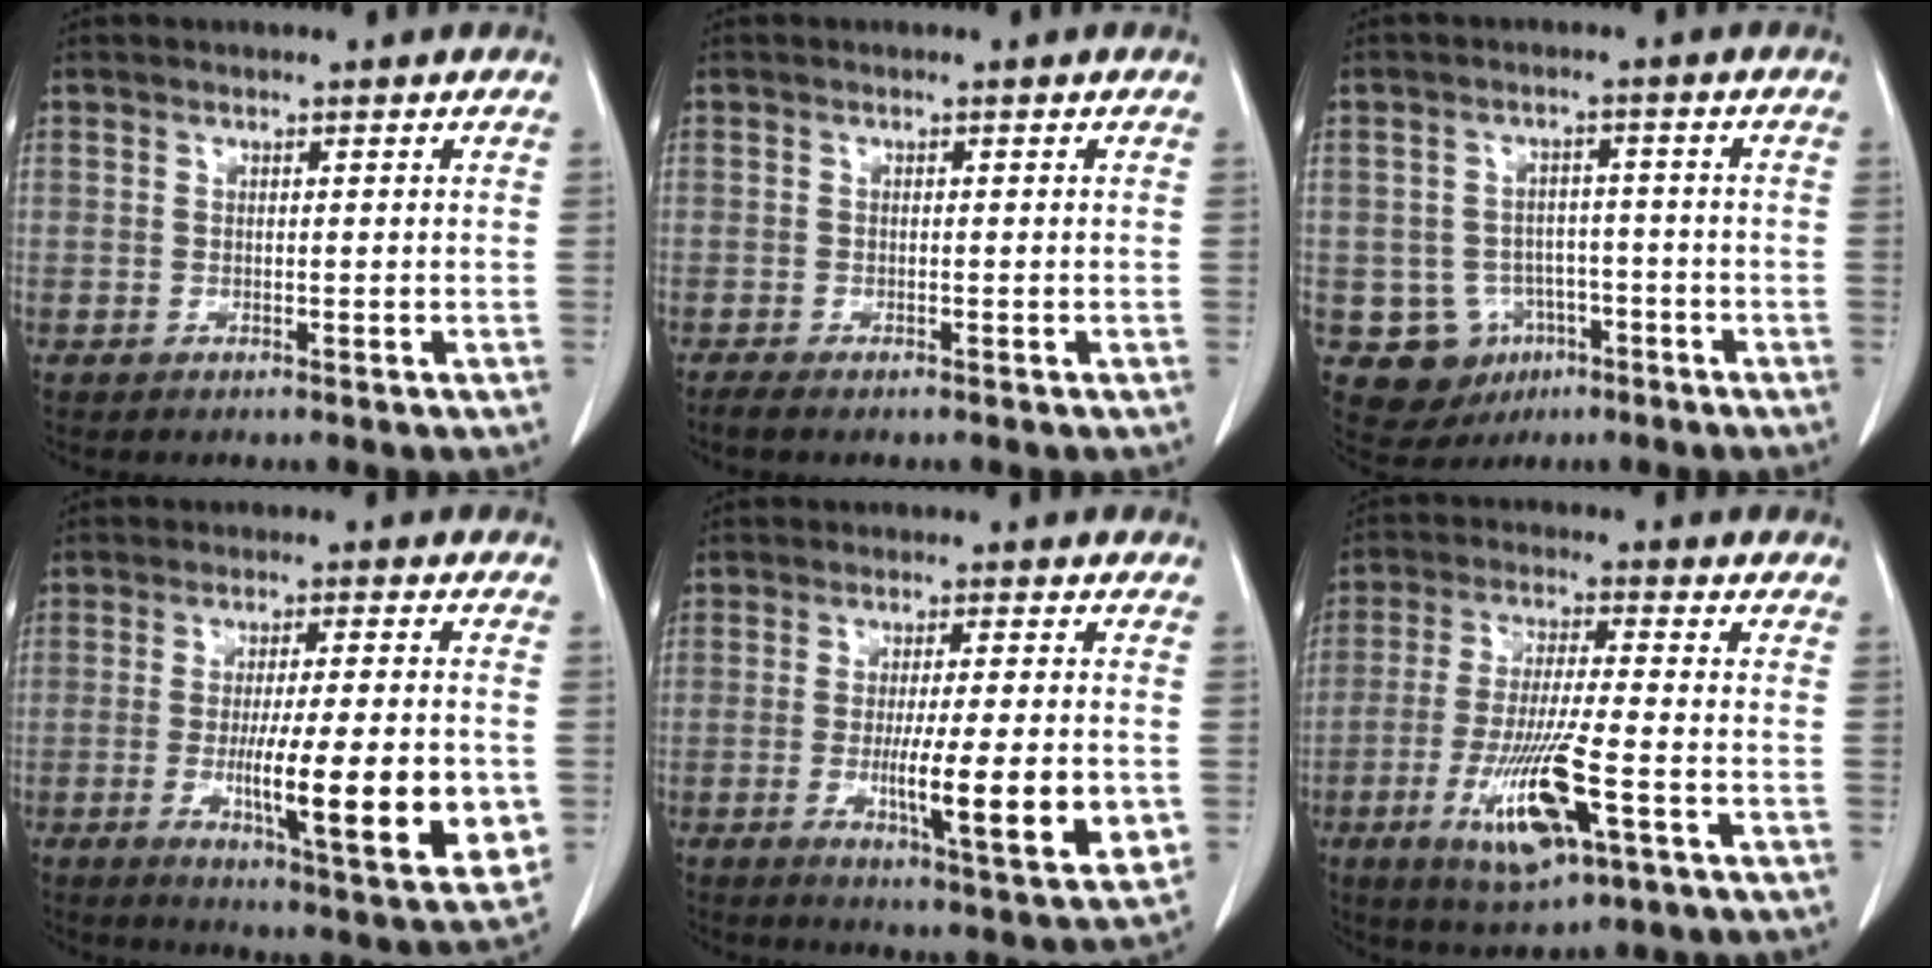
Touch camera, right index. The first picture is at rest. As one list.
[{"total": 2.2, "force": [-1.8, 0.4, 1.3], "torque": [-0.024, -0.006, -0.026]}, {"total": 8.3, "force": [-3.0, 7.6, 1.6], "torque": [-0.026, 0.012, -0.030]}, {"total": 17.8, "force": [-3.2, 1.9, 17.4], "torque": [-0.223, -0.023, -0.039]}, {"total": 13.4, "force": [-2.4, 1.1, 13.1], "torque": [-0.195, -0.029, -0.035]}, {"total": 12.9, "force": [-5.1, 1.7, 11.8], "torque": [-0.233, -0.023, -0.086]}]